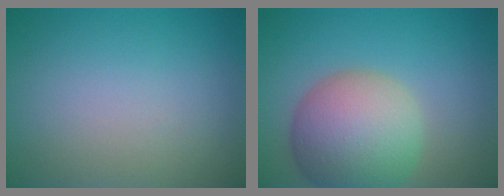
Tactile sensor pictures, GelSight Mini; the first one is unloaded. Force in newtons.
{"total": 9.0, "press": 9.0, "slide": 0.4}